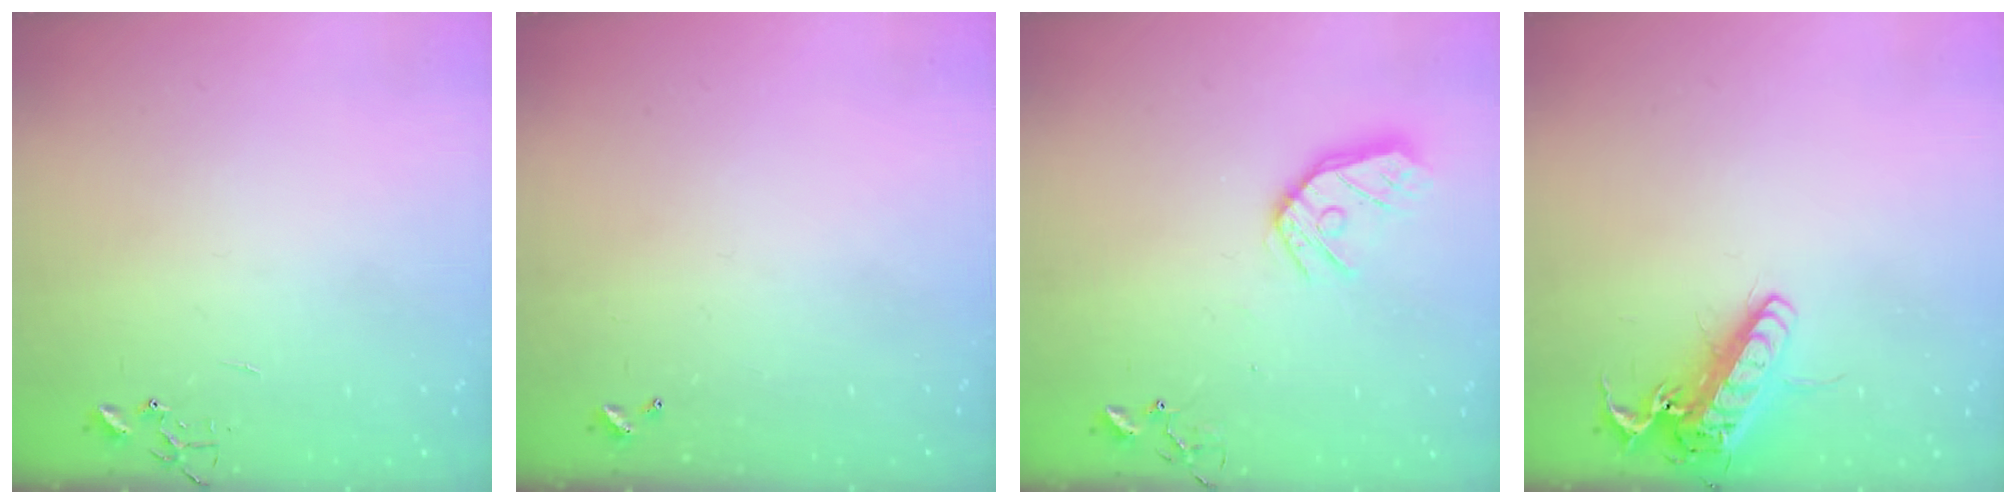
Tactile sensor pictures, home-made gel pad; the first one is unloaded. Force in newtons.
{"total": 0.0}
{"total": 12.6, "press": 12.5, "slide": 1.4}
{"total": 15.0, "press": 14.7, "slide": 2.8}